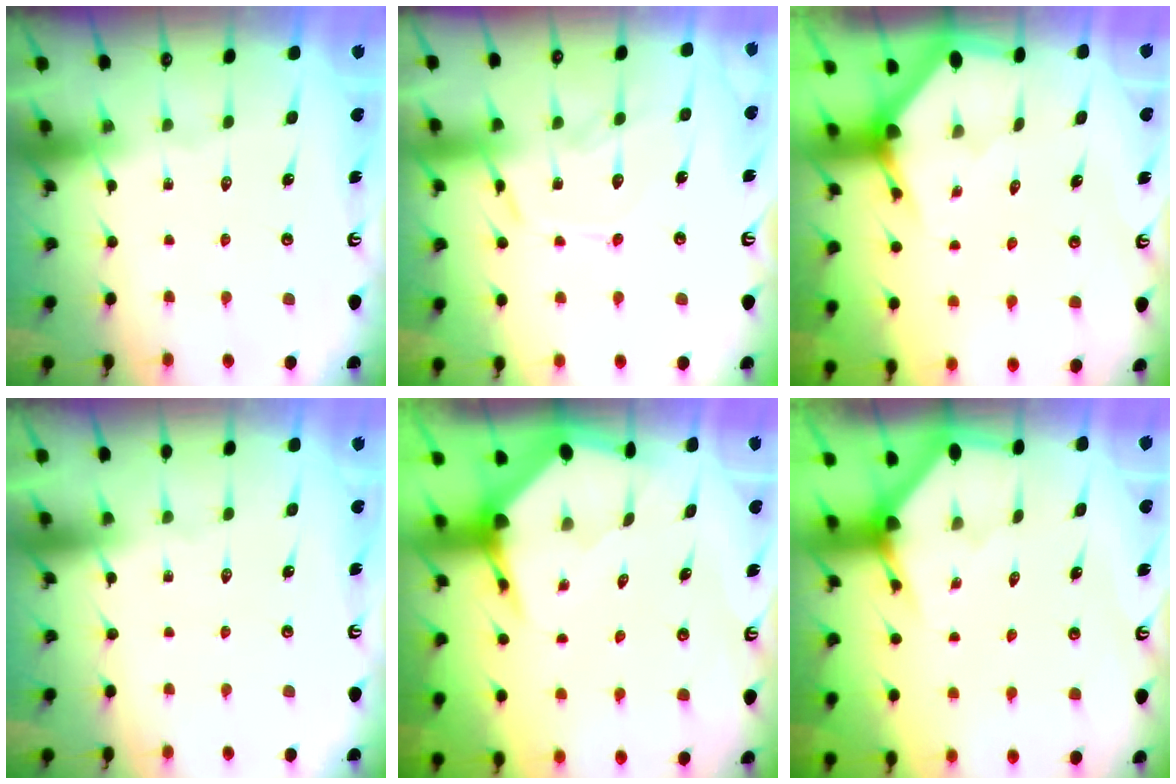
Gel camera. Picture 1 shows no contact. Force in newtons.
{"total": 12.9, "press": 12.9, "slide": 1.0}
{"total": 2.9, "press": 2.9, "slide": 0.2}
{"total": 0.0}
{"total": 4.3, "press": 4.3, "slide": 0.5}
{"total": 3.0, "press": 3.0, "slide": 0.2}